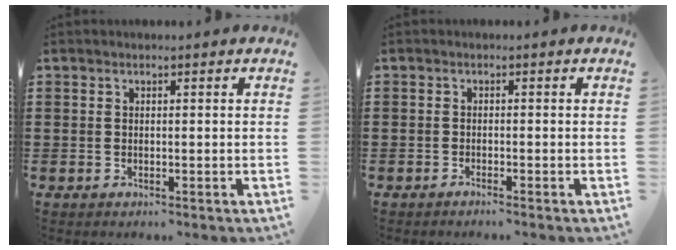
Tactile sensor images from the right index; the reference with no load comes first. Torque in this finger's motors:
{"motor_torque": [0.27, 1.18, -0.44, -0.11]}